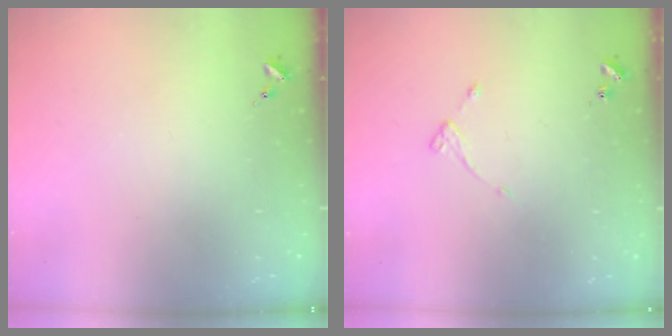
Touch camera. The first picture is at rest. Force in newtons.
{"total": 3.6, "press": 3.6, "slide": 0.6}